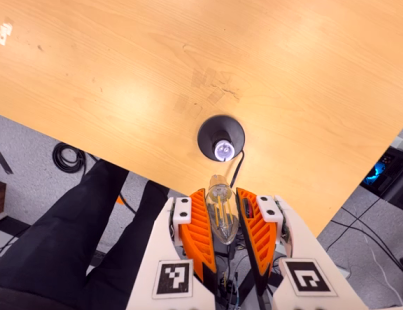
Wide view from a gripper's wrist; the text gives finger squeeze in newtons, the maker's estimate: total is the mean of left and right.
{"total": 11.9, "left": 13.1, "right": 10.8}